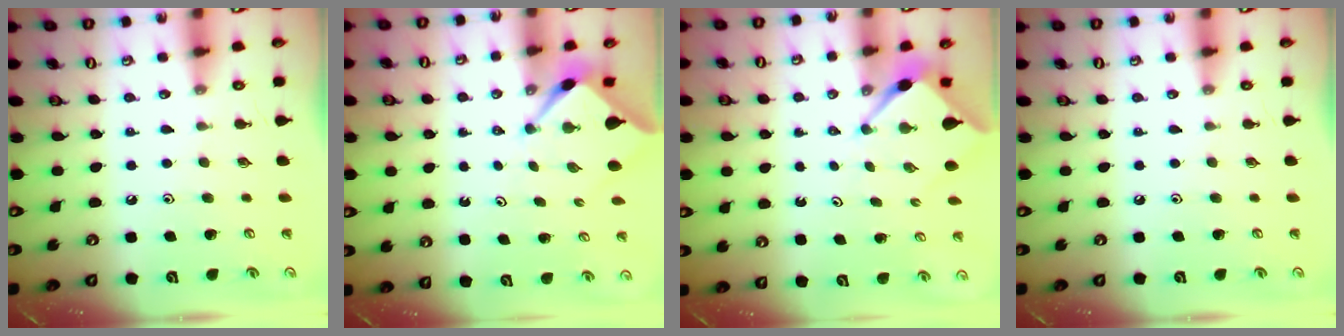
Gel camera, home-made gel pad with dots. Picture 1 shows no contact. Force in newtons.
{"total": 2.6, "press": 2.5, "slide": 0.4}
{"total": 2.7, "press": 2.7, "slide": 0.3}
{"total": 0.0}